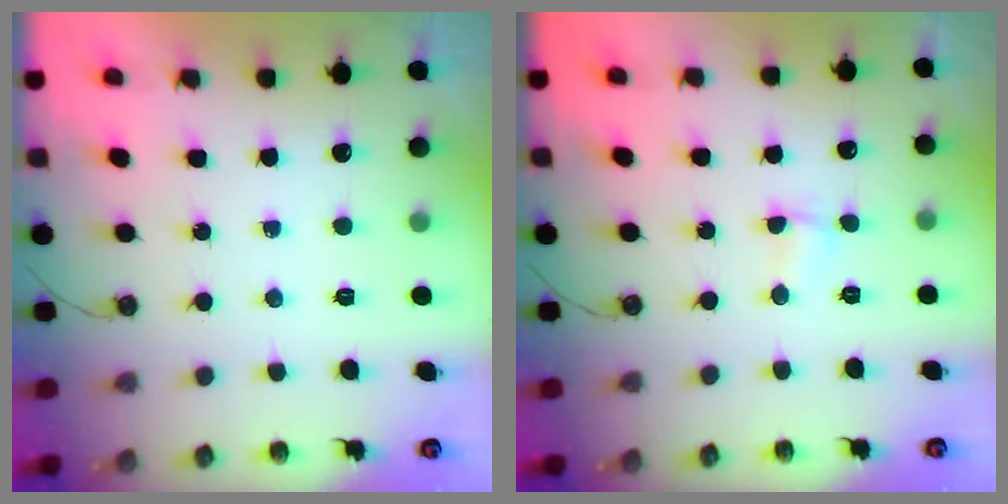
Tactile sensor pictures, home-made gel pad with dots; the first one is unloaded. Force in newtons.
{"total": 2.2, "press": 2.2, "slide": 0.5}